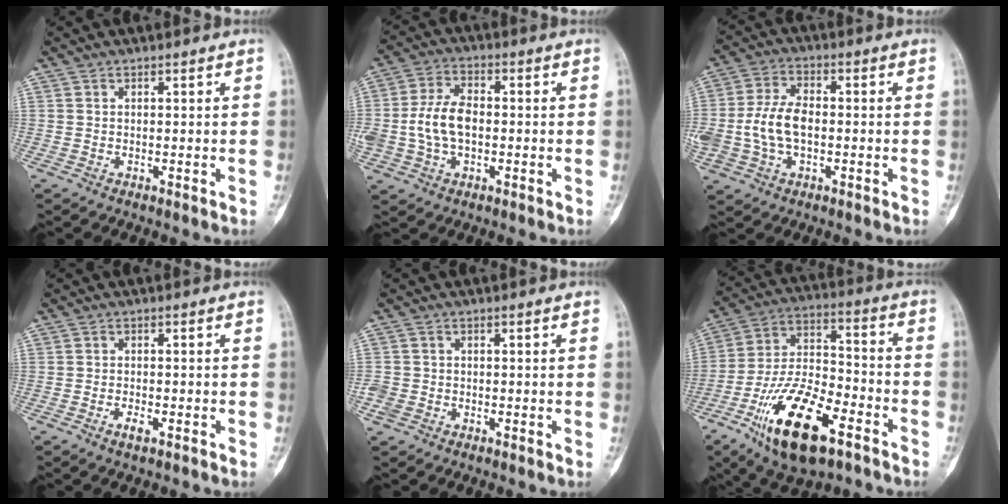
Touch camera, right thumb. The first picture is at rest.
{"total": 9.6, "force": [-0.8, 6.0, 7.4], "torque": [-0.146, 0.019, -0.018]}
{"total": 9.9, "force": [-1.0, 6.0, 7.7], "torque": [-0.159, 0.019, -0.022]}
{"total": 1.7, "force": [-1.0, 0.6, 1.2], "torque": [-0.026, 0.003, -0.021]}
{"total": 2.7, "force": [-1.1, 2.2, 1.0], "torque": [-0.020, 0.006, -0.023]}
{"total": 20.3, "force": [-10.7, 8.6, 14.9], "torque": [-0.271, 0.061, -0.188]}